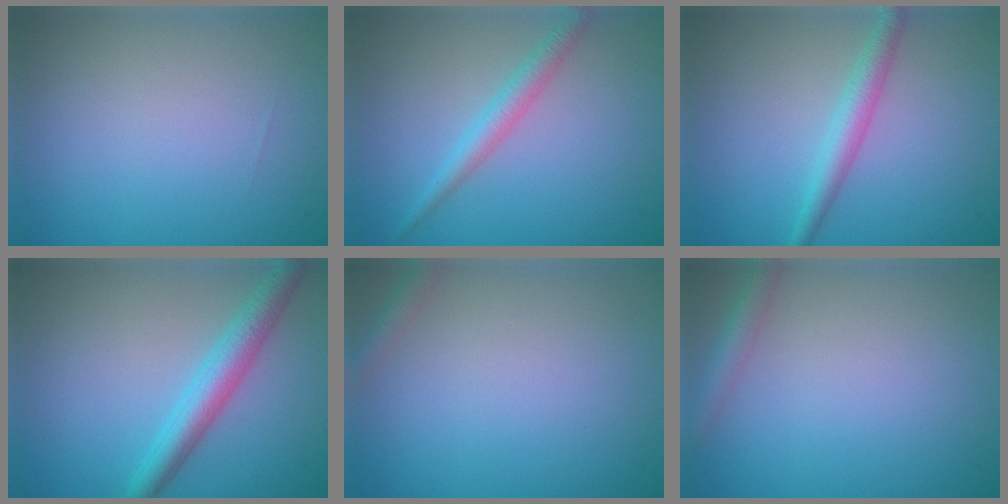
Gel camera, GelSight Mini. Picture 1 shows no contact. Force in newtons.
{"total": 2.3, "press": 2.3, "slide": 0.1}
{"total": 2.5, "press": 2.5, "slide": 0.1}
{"total": 3.8, "press": 3.8, "slide": 0.1}
{"total": 1.4, "press": 1.3, "slide": 0.1}
{"total": 2.3, "press": 2.3, "slide": 0.1}